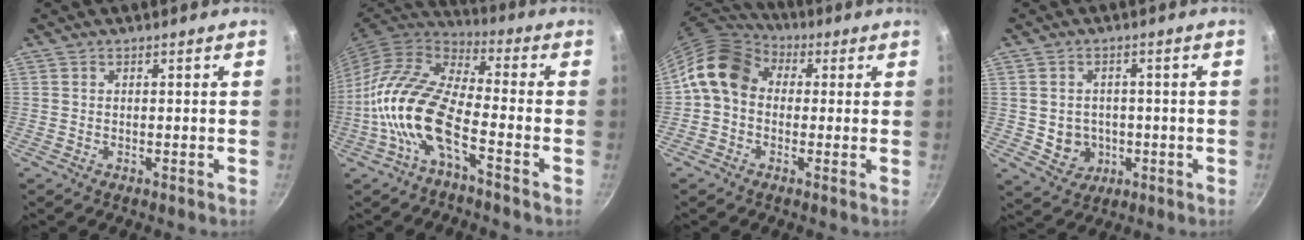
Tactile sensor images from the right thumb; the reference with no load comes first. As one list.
[{"total": 15.3, "force": [-5.3, 6.2, 13.0], "torque": [-0.250, 0.043, -0.121]}, {"total": 11.8, "force": [1.4, 9.5, 7.0], "torque": [-0.103, 0.024, 0.001]}, {"total": 6.1, "force": [-0.8, 5.5, 2.6], "torque": [-0.021, 0.012, 0.004]}]